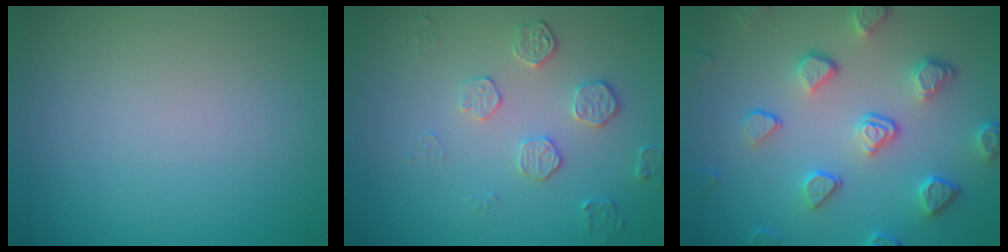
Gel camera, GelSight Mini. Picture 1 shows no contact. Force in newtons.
{"total": 2.1, "press": 1.5, "slide": 1.4}
{"total": 5.2, "press": 4.0, "slide": 3.3}